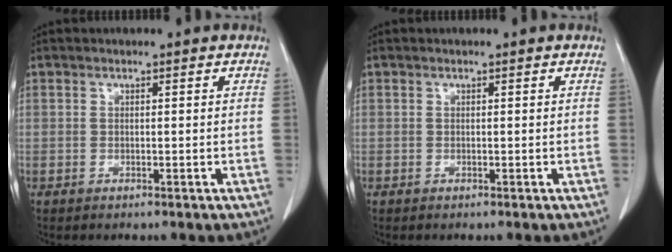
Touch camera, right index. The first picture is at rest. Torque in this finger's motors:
{"motor_torque": [0.00, 0.00, 0.02, 0.00]}